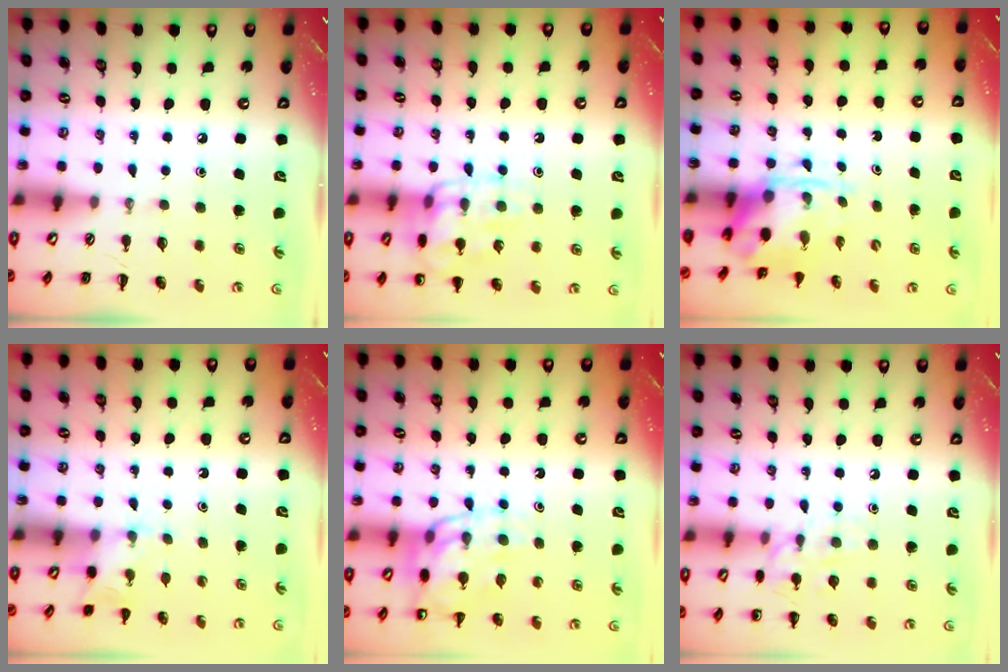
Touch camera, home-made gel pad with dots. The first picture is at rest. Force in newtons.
{"total": 13.8, "press": 13.8, "slide": 0.9}
{"total": 3.6, "press": 3.5, "slide": 0.8}
{"total": 3.5, "press": 3.4, "slide": 1.0}
{"total": 12.7, "press": 12.4, "slide": 2.9}
{"total": 10.0, "press": 10.0, "slide": 0.9}